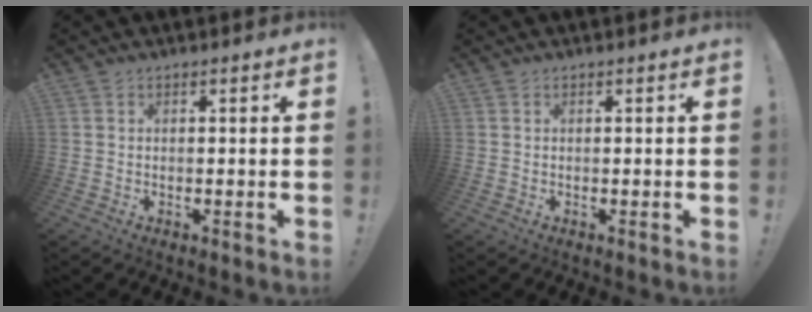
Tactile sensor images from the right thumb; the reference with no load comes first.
{"total": 0.0}